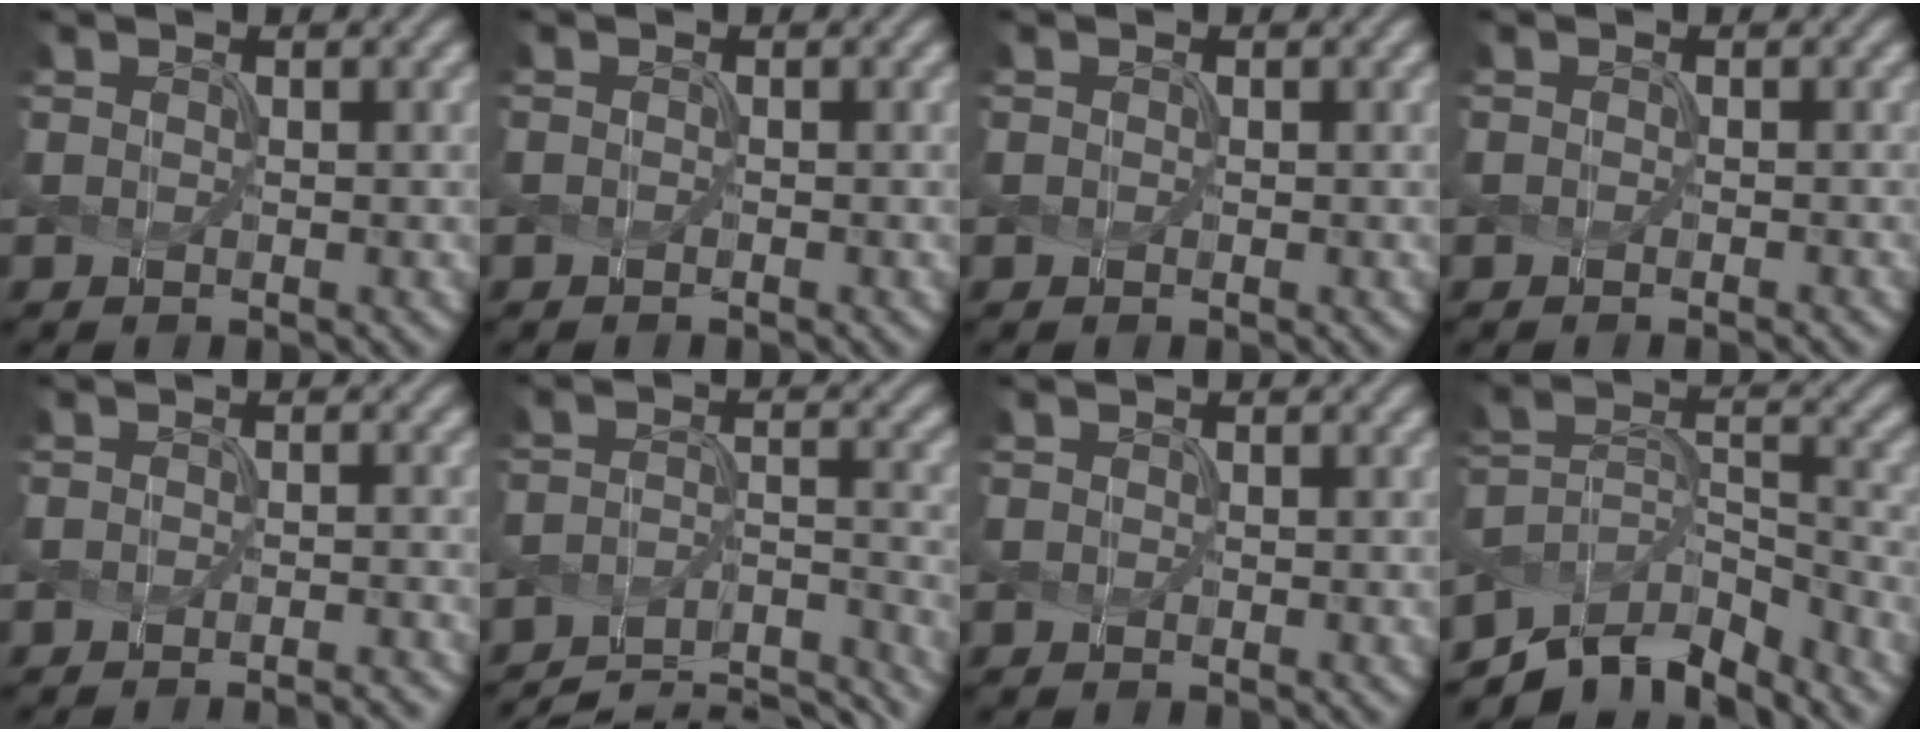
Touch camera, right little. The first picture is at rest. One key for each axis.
{"total": 0.0}
{"total": 0.0}
{"total": 0.8, "fx": -0.4, "fy": 0.3, "fz": 0.6, "tx": 0.000, "ty": -0.001, "tz": -0.008}
{"total": 2.6, "fx": -1.8, "fy": 0.7, "fz": 1.7, "tx": -0.007, "ty": 0.005, "tz": -0.024}
{"total": 9.9, "fx": -8.8, "fy": 2.4, "fz": 3.9, "tx": -0.051, "ty": 0.000, "tz": -0.128}
{"total": 0.0}
{"total": 7.5, "fx": -6.3, "fy": 2.8, "fz": 3.0, "tx": -0.044, "ty": -0.006, "tz": -0.117}